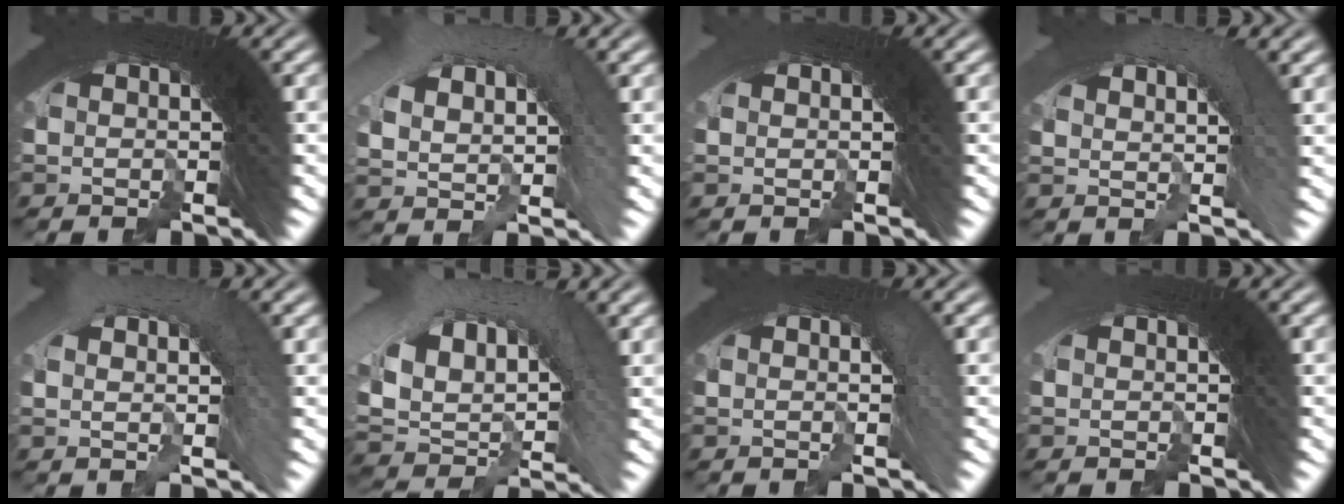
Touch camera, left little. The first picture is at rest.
{"total": 4.6, "force": [-2.5, 3.7, 1.1], "torque": [-0.028, -0.008, -0.038]}
{"total": 1.3, "force": [-0.7, 0.0, -1.1], "torque": [0.006, -0.001, -0.010]}
{"total": 2.5, "force": [-0.3, 1.8, 1.7], "torque": [-0.023, 0.005, -0.007]}
{"total": 2.8, "force": [-2.4, 1.4, 0.0], "torque": [0.005, 0.002, -0.039]}
{"total": 5.8, "force": [-2.5, 4.6, 2.4], "torque": [-0.063, -0.022, -0.030]}
{"total": 0.8, "force": [-0.1, 0.4, 0.7], "torque": [-0.004, 0.012, -0.005]}
{"total": 1.7, "force": [-1.2, 0.2, -1.2], "torque": [0.011, -0.006, -0.016]}